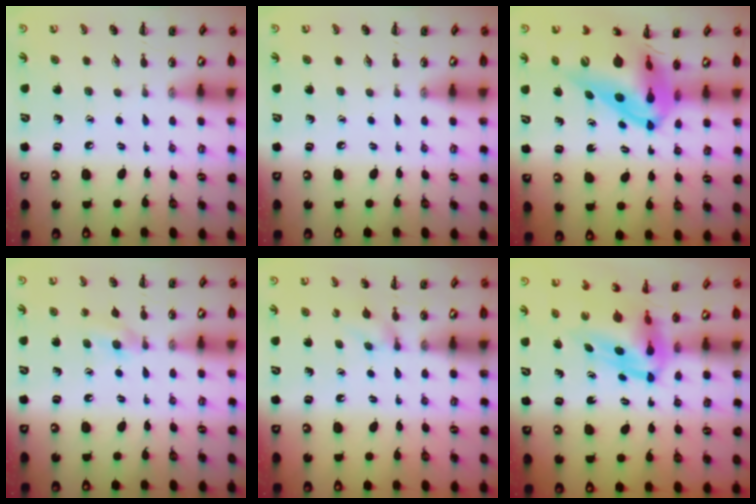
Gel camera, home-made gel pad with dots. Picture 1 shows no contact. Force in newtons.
{"total": 0.0}
{"total": 16.4, "press": 15.7, "slide": 4.4}
{"total": 3.9, "press": 3.6, "slide": 1.4}
{"total": 2.9, "press": 2.7, "slide": 1.0}
{"total": 5.1, "press": 5.0, "slide": 1.1}